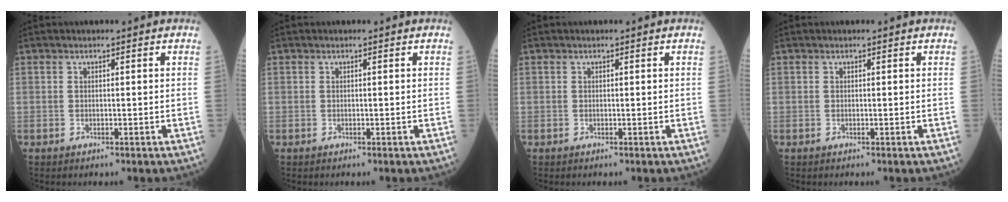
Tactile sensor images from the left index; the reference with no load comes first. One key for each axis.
{"total": 0.0}
{"total": 0.0}
{"total": 0.0}